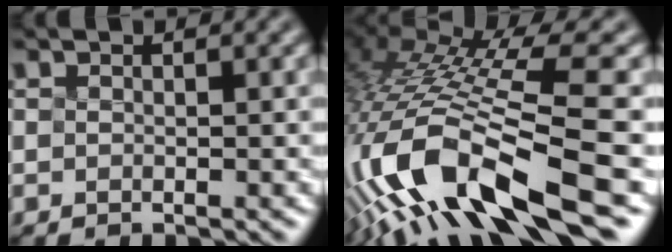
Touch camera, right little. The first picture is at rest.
{"total": 13.3, "force": [-7.5, 3.3, 10.5], "torque": [-0.246, -0.009, -0.092]}